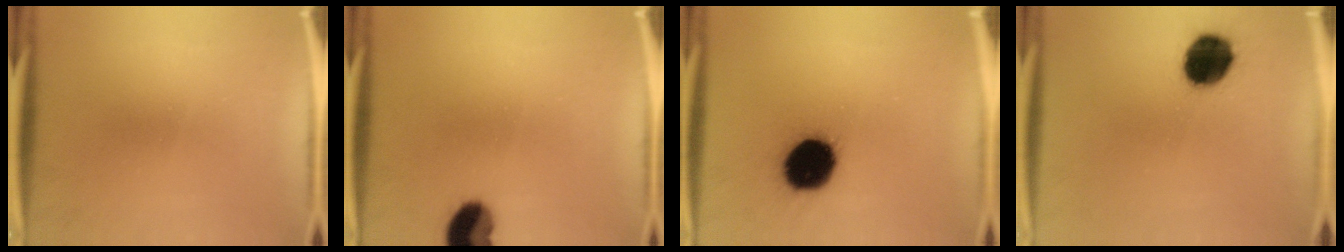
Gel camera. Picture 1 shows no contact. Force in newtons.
{"total": 7.2}
{"total": 17.3}
{"total": 12.9}